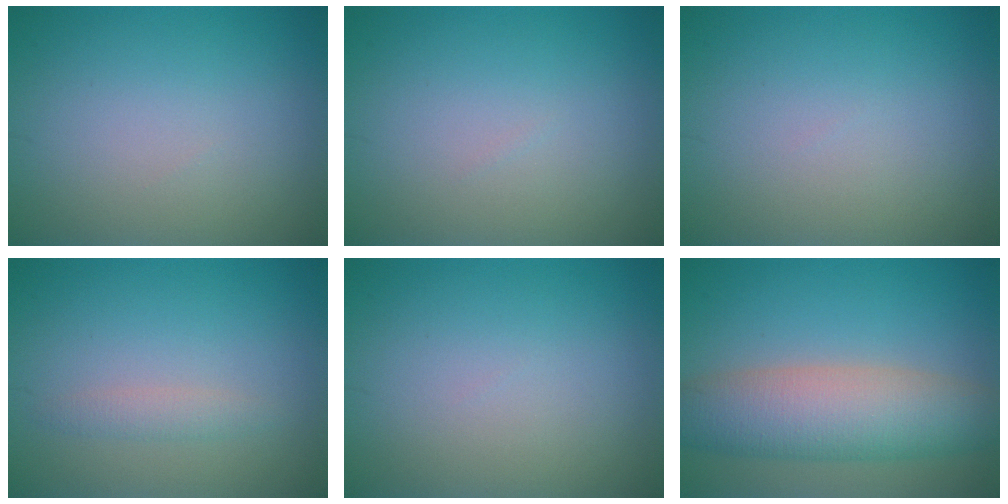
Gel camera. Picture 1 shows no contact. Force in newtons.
{"total": 0.0}
{"total": 0.0}
{"total": 1.2, "press": 1.2, "slide": 0.1}
{"total": 0.0}
{"total": 7.6, "press": 7.6, "slide": 0.5}